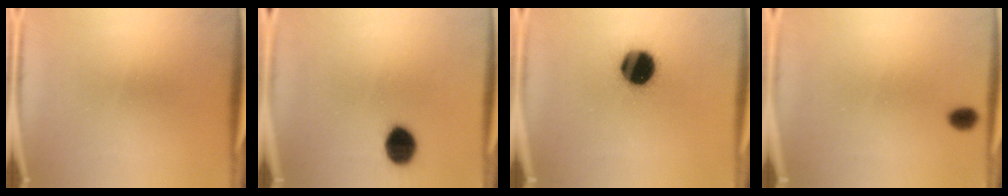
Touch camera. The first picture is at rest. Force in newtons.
{"total": 8.8}
{"total": 14.9}
{"total": 1.7}